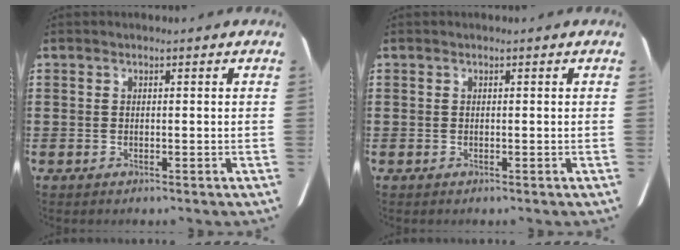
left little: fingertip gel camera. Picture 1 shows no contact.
{"total": 0.0}